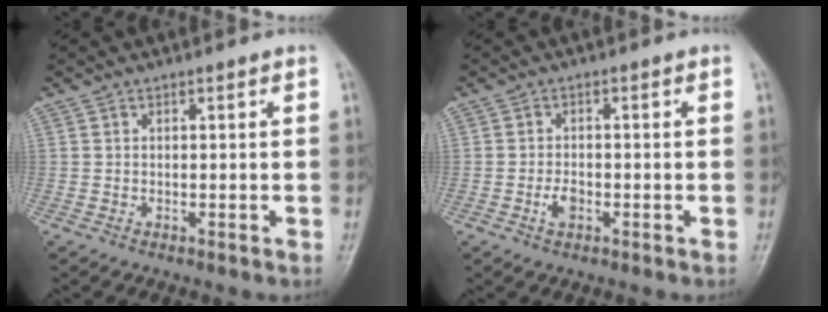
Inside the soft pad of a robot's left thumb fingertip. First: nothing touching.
{"total": 2.5, "force": [-0.9, 1.5, 1.8], "torque": [-0.032, 0.005, -0.019]}